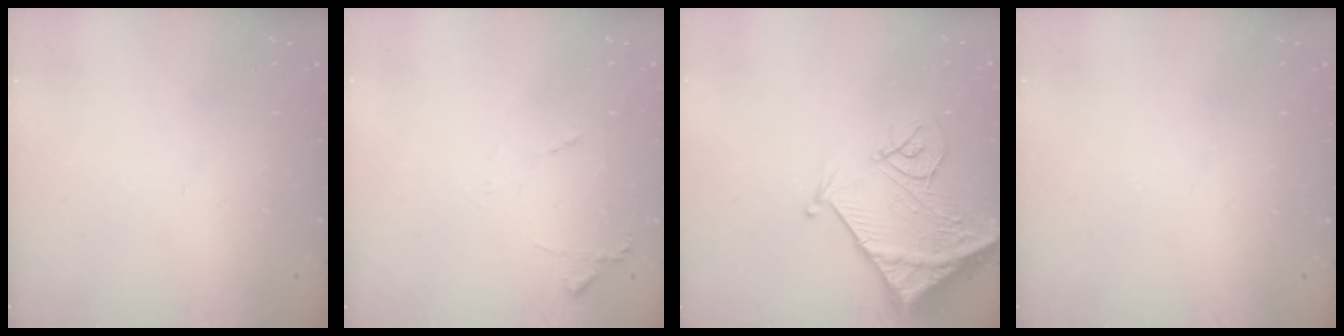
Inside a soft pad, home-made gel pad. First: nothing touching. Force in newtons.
{"total": 7.8, "press": 7.7, "slide": 0.7}
{"total": 16.0, "press": 15.9, "slide": 1.8}
{"total": 0.0}